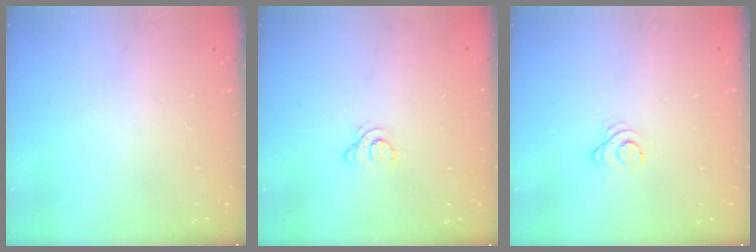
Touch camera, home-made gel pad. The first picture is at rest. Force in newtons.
{"total": 1.8, "press": 1.8, "slide": 0.2}
{"total": 2.7, "press": 2.7, "slide": 0.3}